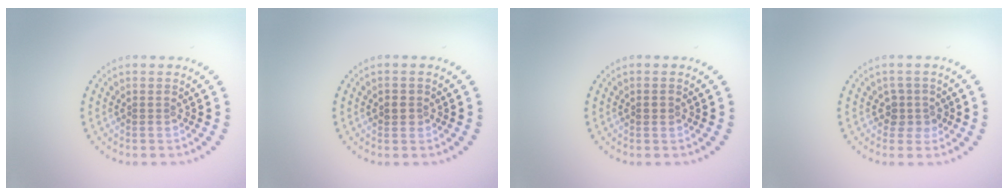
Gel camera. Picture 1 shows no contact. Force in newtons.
{"total": 1.2, "press": 1.1, "slide": 0.5}
{"total": 0.8, "press": 0.8, "slide": 0.1}
{"total": 1.9, "press": 1.5, "slide": 1.2}